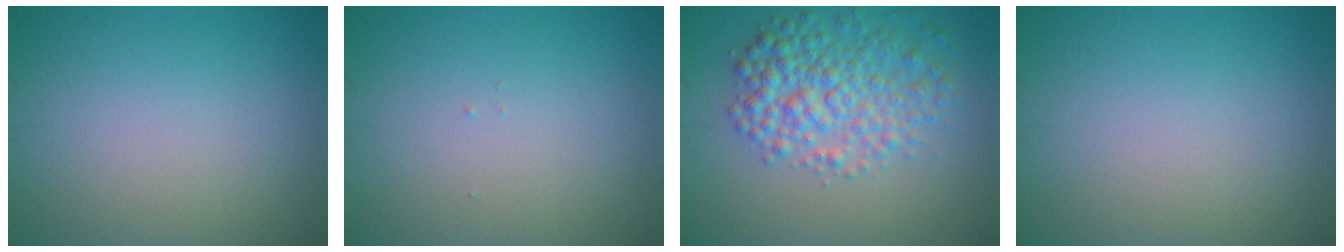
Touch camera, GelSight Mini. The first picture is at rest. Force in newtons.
{"total": 0.0}
{"total": 5.8, "press": 5.8, "slide": 0.2}
{"total": 0.0}